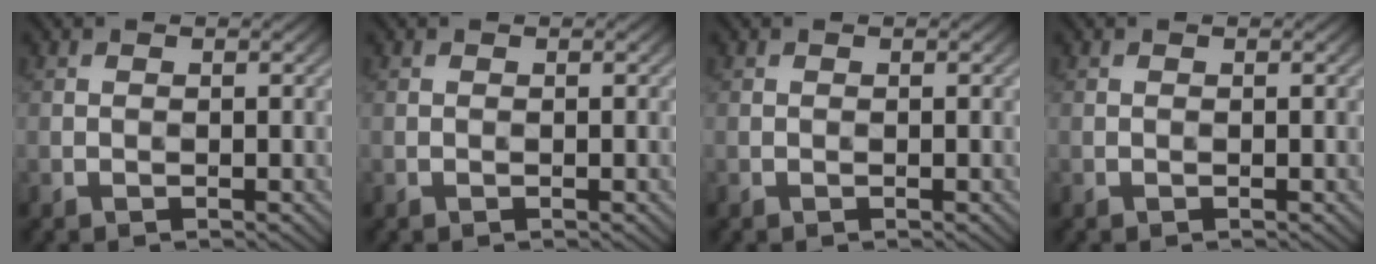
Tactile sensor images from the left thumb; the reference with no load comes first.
{"total": 0.0}
{"total": 0.0}
{"total": 0.0}